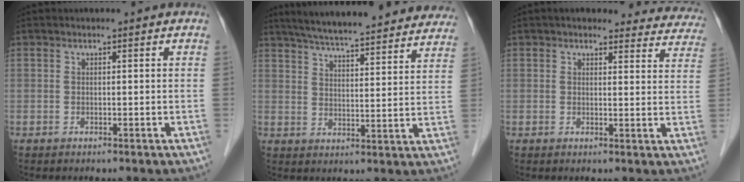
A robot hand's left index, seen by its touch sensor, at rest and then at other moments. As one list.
[{"total": 27.6, "force": [24.9, 3.8, 11.4], "torque": [-0.181, -0.010, 0.316]}, {"total": 15.2, "force": [14.3, 4.5, 2.7], "torque": [0.011, -0.010, 0.136]}]